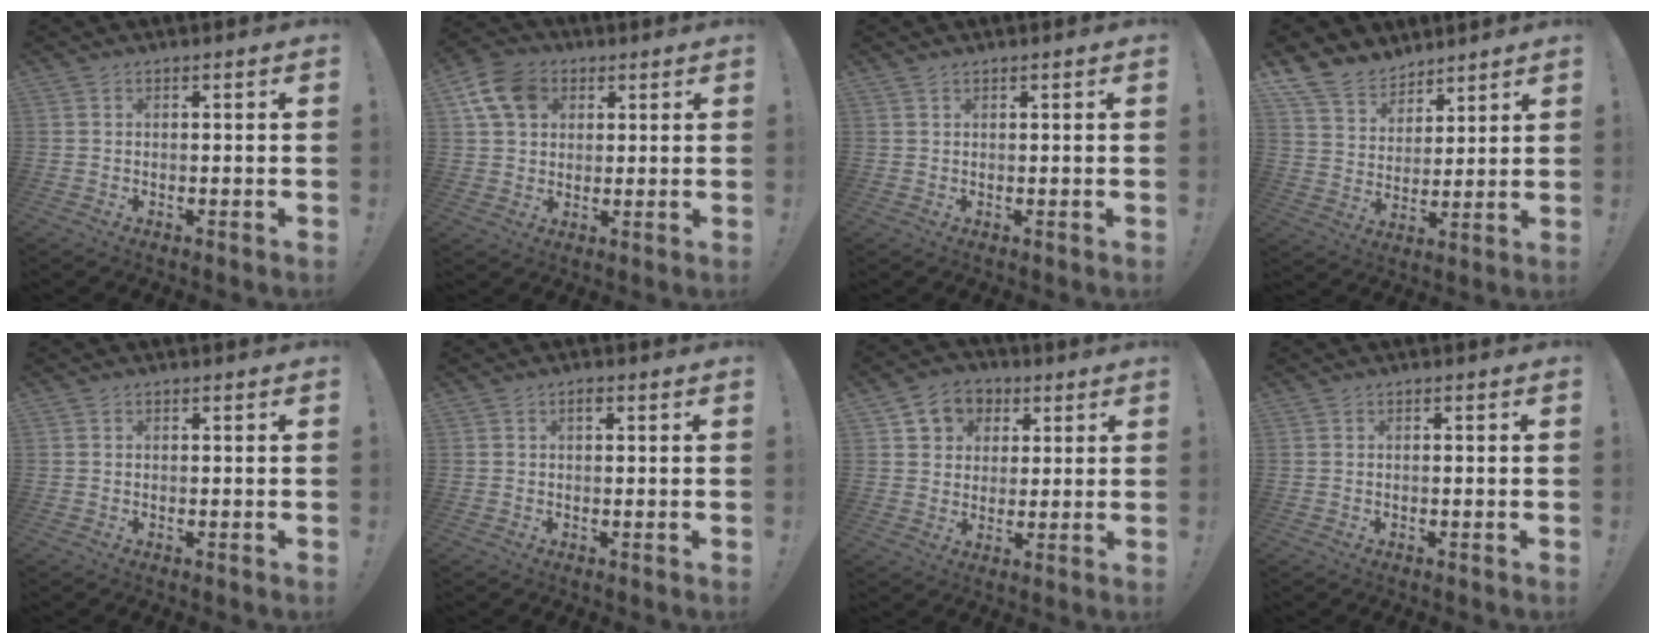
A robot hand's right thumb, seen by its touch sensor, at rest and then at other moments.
{"total": 11.4, "force": [4.7, 8.7, 5.8], "torque": [-0.104, -0.008, 0.094]}
{"total": 0.7, "force": [0.6, 0.2, 0.2], "torque": [-0.010, 0.002, 0.014]}
{"total": 11.2, "force": [8.9, 6.5, 1.9], "torque": [-0.051, -0.070, 0.176]}
{"total": 0.0}
{"total": 1.5, "force": [0.7, 0.6, 1.2], "torque": [-0.014, 0.000, 0.008]}
{"total": 8.4, "force": [3.1, 7.4, 2.6], "torque": [-0.036, -0.013, 0.063]}
{"total": 0.6, "force": [-0.3, -0.1, 0.5], "torque": [-0.009, 0.000, -0.005]}